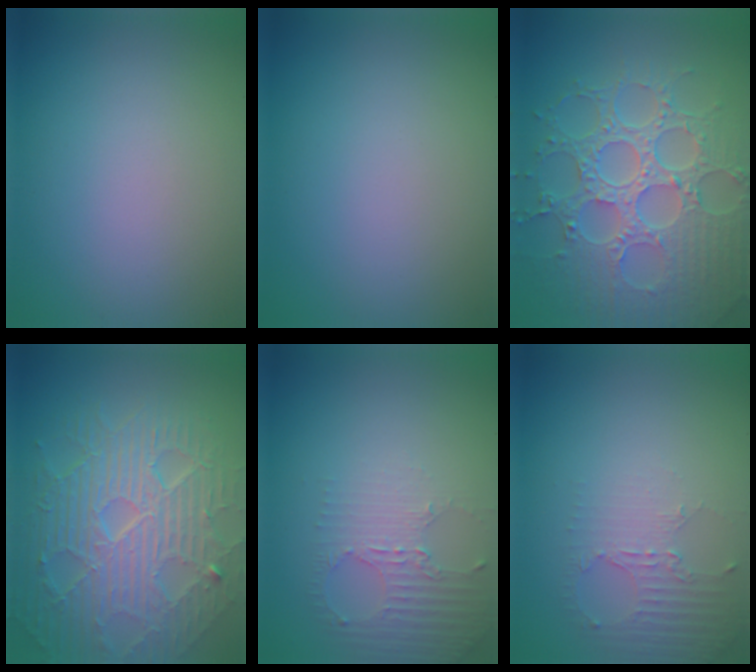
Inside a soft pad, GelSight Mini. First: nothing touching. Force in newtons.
{"total": 0.0}
{"total": 8.9, "press": 6.4, "slide": 6.2}
{"total": 10.2, "press": 6.6, "slide": 7.8}
{"total": 2.6, "press": 1.9, "slide": 1.9}
{"total": 2.7, "press": 1.9, "slide": 1.9}